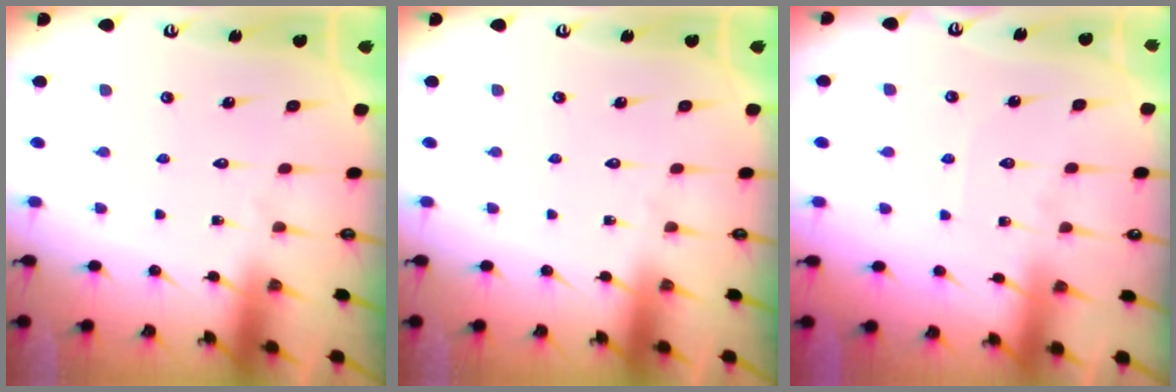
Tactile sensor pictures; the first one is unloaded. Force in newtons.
{"total": 0.0}
{"total": 3.1, "press": 3.1, "slide": 0.5}